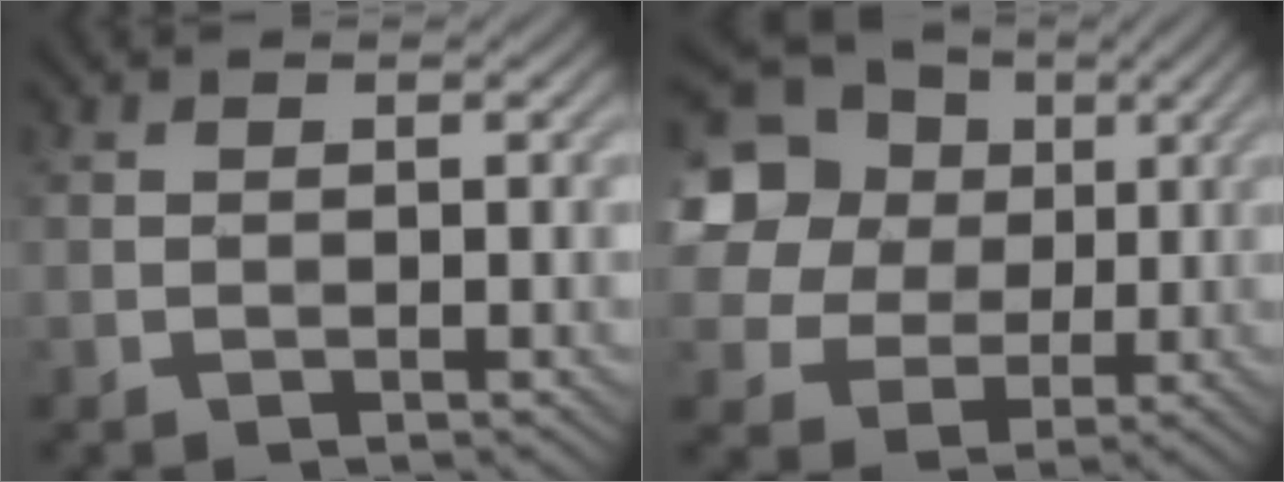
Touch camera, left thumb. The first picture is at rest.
{"total": 19.7, "force": [7.4, 16.5, 7.6], "torque": [-0.242, 0.026, 0.139]}